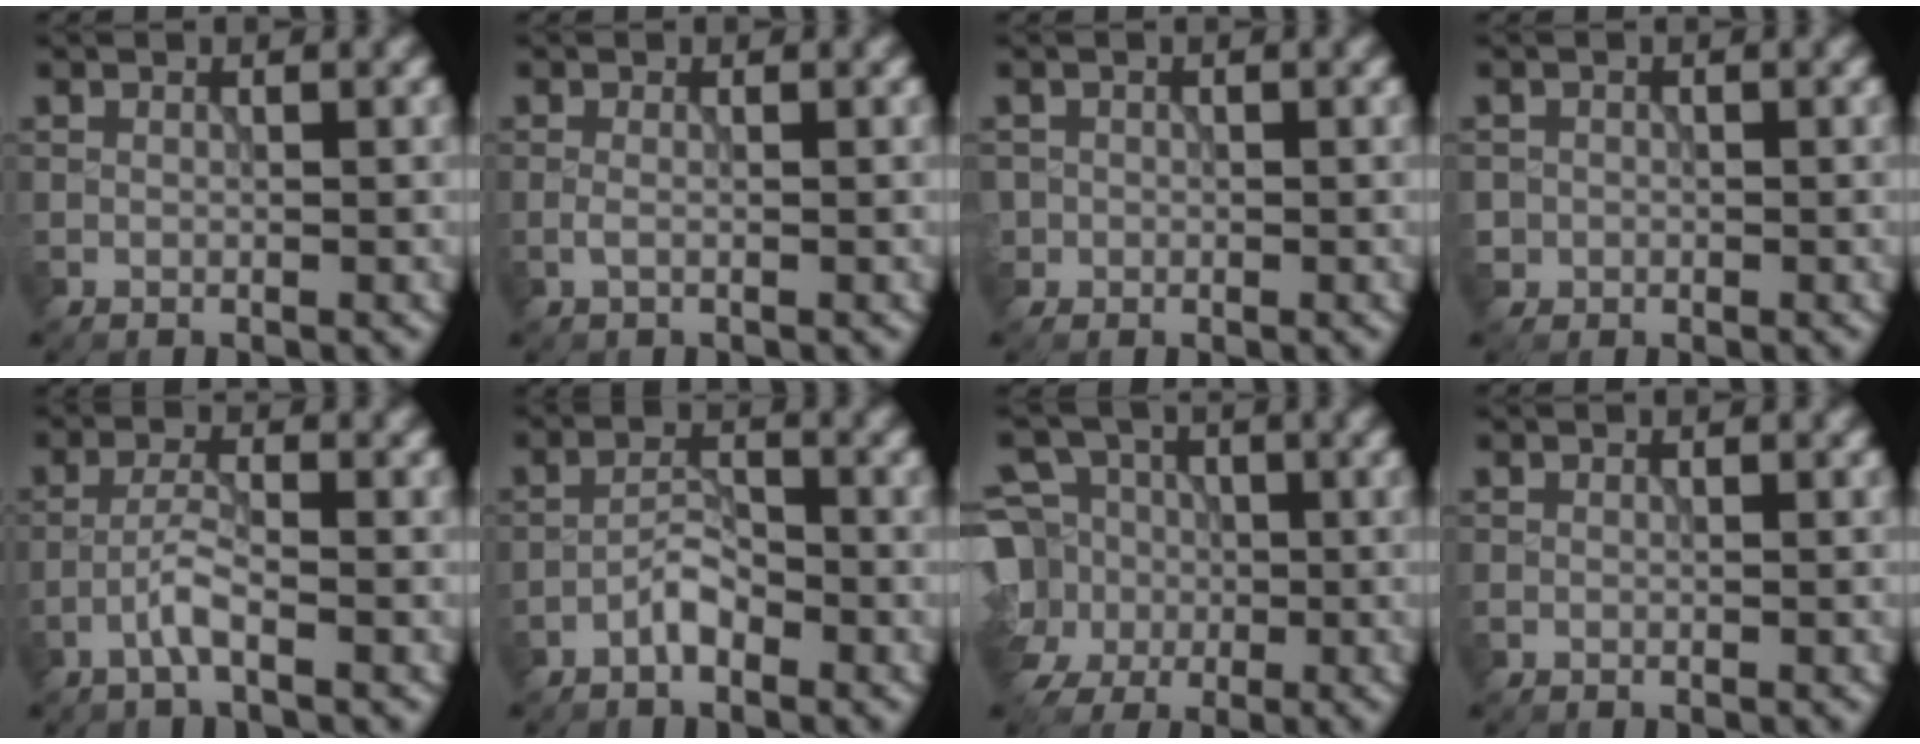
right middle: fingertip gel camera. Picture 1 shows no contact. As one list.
[{"total": 0.8, "force": [-0.3, 0.2, 0.7], "torque": [-0.018, -0.002, -0.007]}, {"total": 1.1, "force": [-0.2, 1.1, -0.1], "torque": [0.014, -0.004, -0.005]}, {"total": 1.1, "force": [-0.3, 1.0, -0.1], "torque": [0.015, -0.004, -0.005]}, {"total": 2.4, "force": [-1.4, 0.3, 1.9], "torque": [-0.042, 0.009, -0.034]}, {"total": 2.4, "force": [-1.6, 0.8, 1.5], "torque": [-0.025, 0.009, -0.034]}, {"total": 8.2, "force": [-1.2, 7.2, 3.6], "torque": [-0.085, 0.013, -0.052]}, {"total": 0.0}]